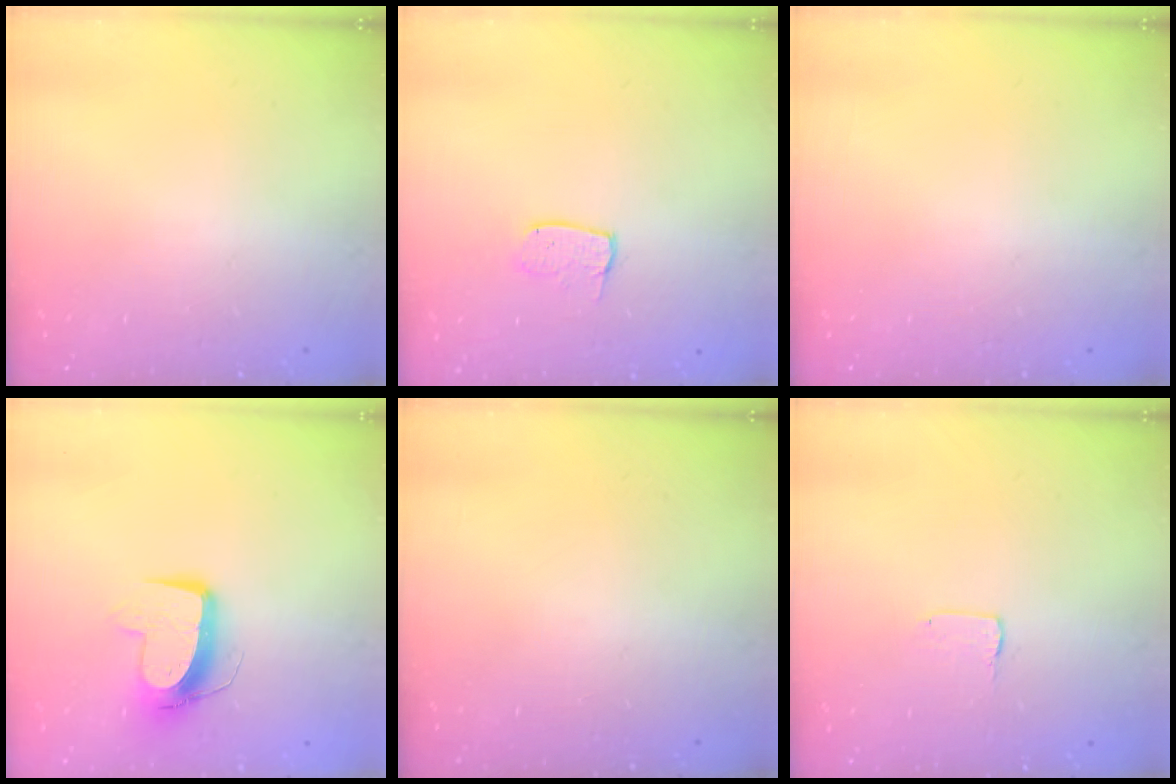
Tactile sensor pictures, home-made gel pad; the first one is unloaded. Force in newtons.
{"total": 4.2, "press": 4.2, "slide": 0.4}
{"total": 0.0}
{"total": 10.8, "press": 10.8, "slide": 0.7}
{"total": 0.0}
{"total": 1.0, "press": 1.0, "slide": 0.1}